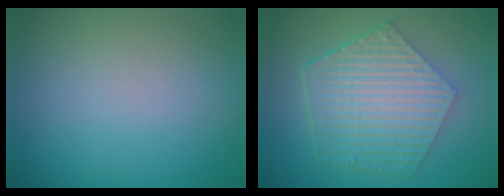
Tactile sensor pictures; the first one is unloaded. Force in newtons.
{"total": 6.9, "press": 5.0, "slide": 4.8}